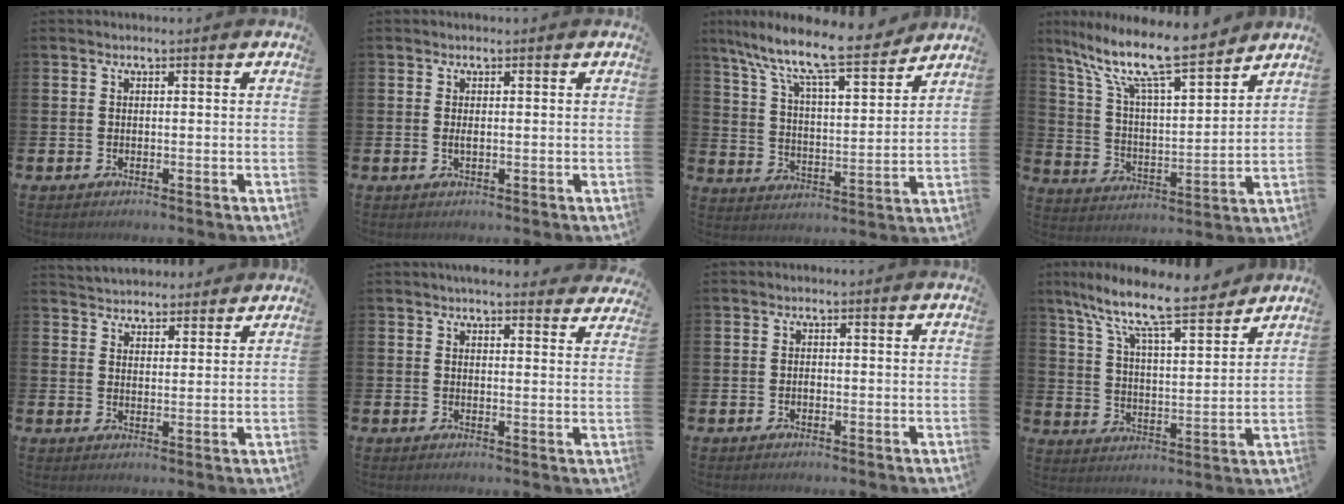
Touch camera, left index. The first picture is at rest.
{"total": 0.8, "force": [0.0, 0.3, 0.8], "torque": [-0.007, -0.002, -0.002]}
{"total": 10.8, "force": [9.6, 1.7, 4.7], "torque": [-0.120, -0.068, 0.158]}
{"total": 12.2, "force": [10.3, 2.2, 6.1], "torque": [-0.146, -0.066, 0.174]}
{"total": 4.1, "force": [4.0, 0.9, -0.5], "torque": [-0.002, -0.021, 0.073]}
{"total": 3.6, "force": [3.5, 0.4, 0.4], "torque": [-0.005, -0.019, 0.062]}
{"total": 0.6, "force": [-0.3, 0.4, 0.3], "torque": [-0.006, 0.001, -0.006]}
{"total": 10.3, "force": [9.1, 1.5, 4.7], "torque": [-0.116, -0.067, 0.151]}